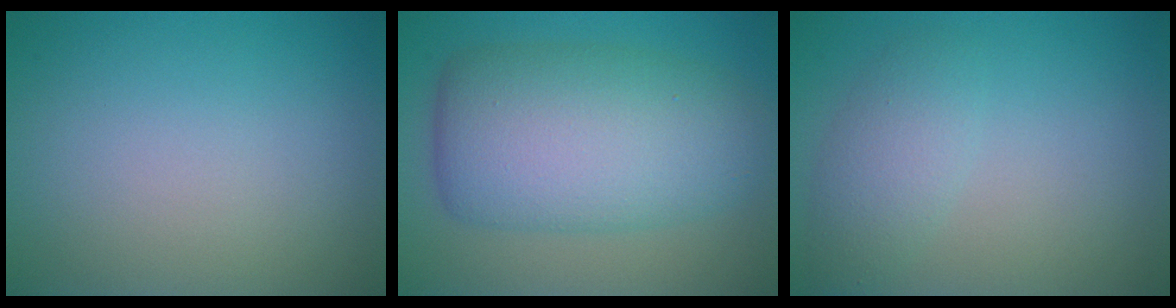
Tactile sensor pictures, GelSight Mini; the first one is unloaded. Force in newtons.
{"total": 10.0, "press": 10.0, "slide": 0.1}
{"total": 2.6, "press": 2.6, "slide": 0.2}